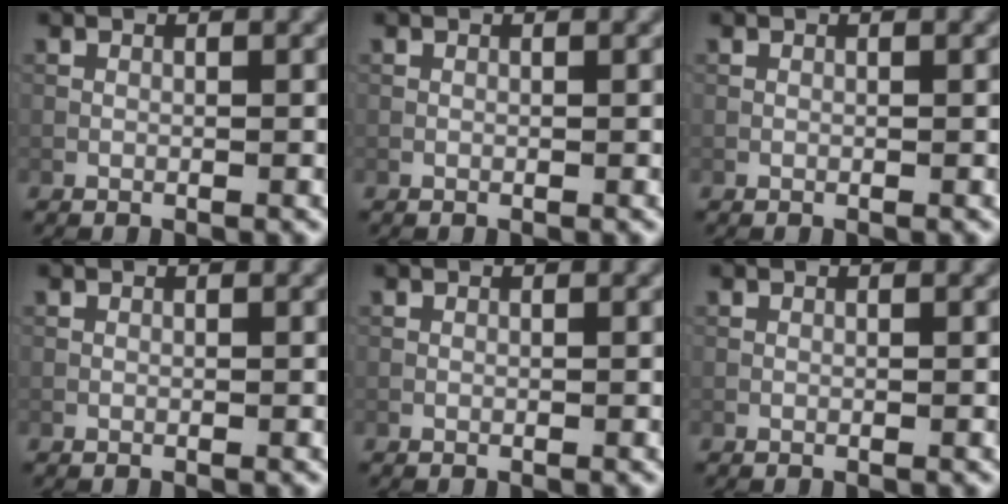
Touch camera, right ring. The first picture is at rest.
{"total": 0.0}
{"total": 0.0}
{"total": 0.0}
{"total": 0.0}
{"total": 0.0}